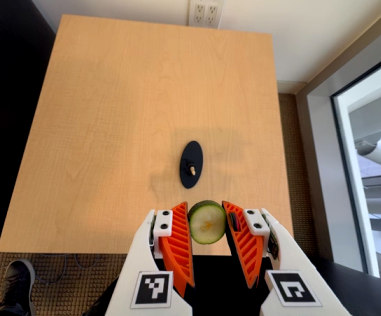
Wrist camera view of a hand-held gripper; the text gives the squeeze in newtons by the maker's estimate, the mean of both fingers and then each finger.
{"total": 7.9, "left": 7.6, "right": 8.1}